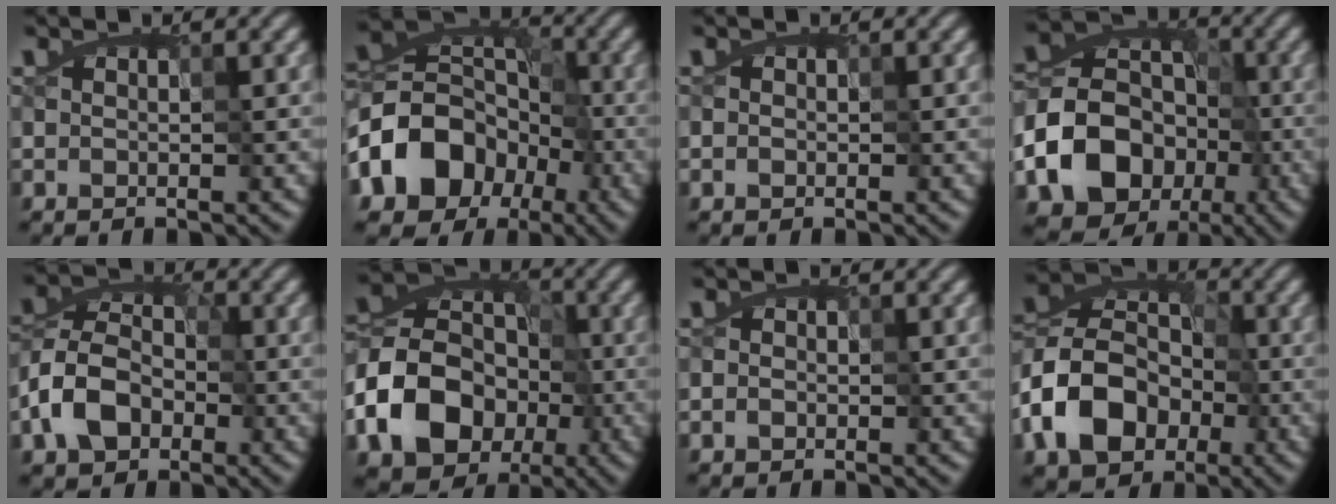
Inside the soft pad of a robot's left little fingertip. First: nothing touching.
{"total": 11.7, "force": [-6.2, 8.5, 5.2], "torque": [-0.098, -0.003, -0.118]}
{"total": 1.0, "force": [0.1, 0.9, 0.6], "torque": [-0.009, 0.007, -0.001]}
{"total": 17.4, "force": [-8.1, 14.1, 6.4], "torque": [-0.118, -0.032, -0.151]}
{"total": 5.8, "force": [-4.0, 3.5, 2.4], "torque": [-0.045, 0.006, -0.080]}
{"total": 12.5, "force": [-5.9, 9.3, 5.8], "torque": [-0.121, -0.009, -0.107]}
{"total": 1.7, "force": [-0.1, 1.5, 0.9], "torque": [-0.012, 0.014, -0.006]}
{"total": 8.8, "force": [-5.0, 6.0, 4.1], "torque": [-0.064, 0.007, -0.099]}